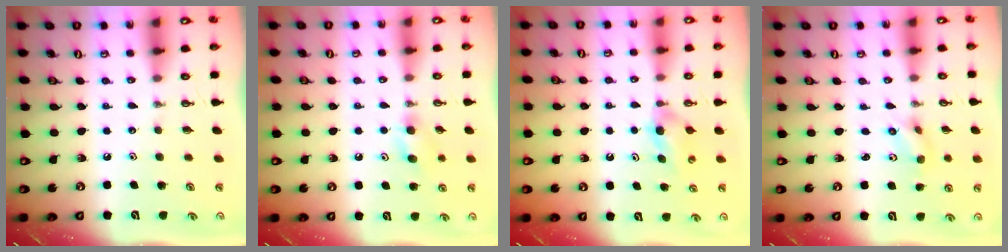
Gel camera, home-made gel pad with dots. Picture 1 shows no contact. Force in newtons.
{"total": 7.2, "press": 7.2, "slide": 1.1}
{"total": 4.1, "press": 4.0, "slide": 0.9}
{"total": 1.9, "press": 1.7, "slide": 0.7}